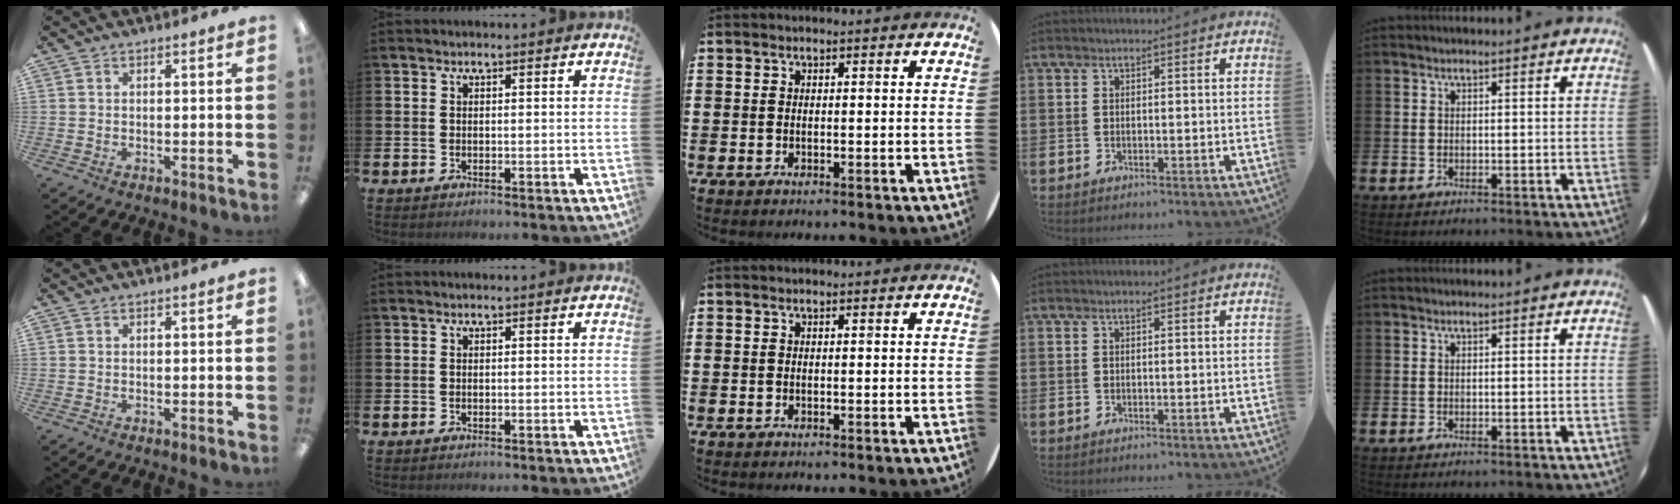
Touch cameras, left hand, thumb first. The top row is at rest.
{}